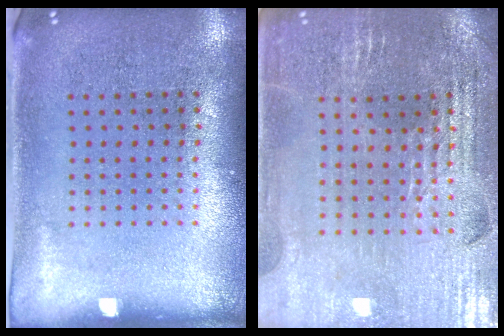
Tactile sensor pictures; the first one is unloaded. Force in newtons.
{"total": 2.9, "press": 2.9, "slide": 0.6}